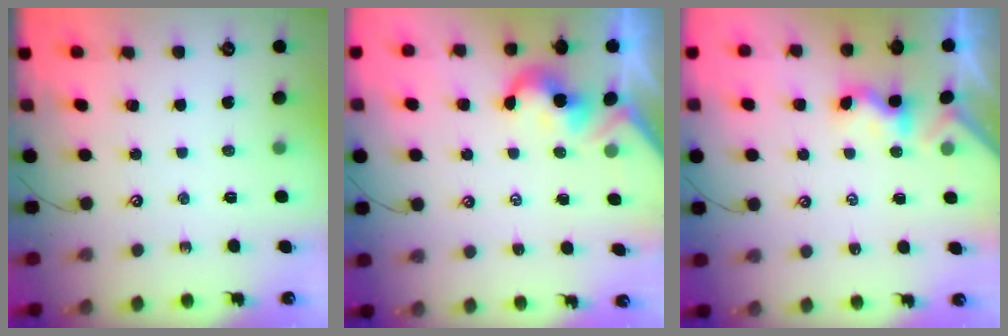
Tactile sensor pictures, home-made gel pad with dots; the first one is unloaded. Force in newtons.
{"total": 2.1, "press": 2.0, "slide": 0.5}
{"total": 1.6, "press": 1.5, "slide": 0.5}